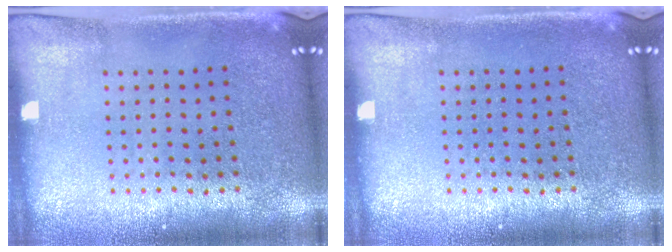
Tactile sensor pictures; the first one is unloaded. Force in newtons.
{"total": 0.0}